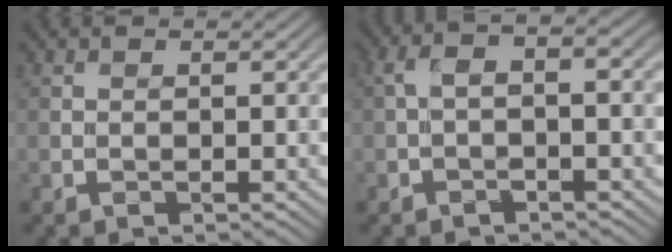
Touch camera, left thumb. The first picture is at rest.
{"total": 3.0, "force": [-0.6, 1.0, 2.8], "torque": [-0.060, 0.007, -0.016]}